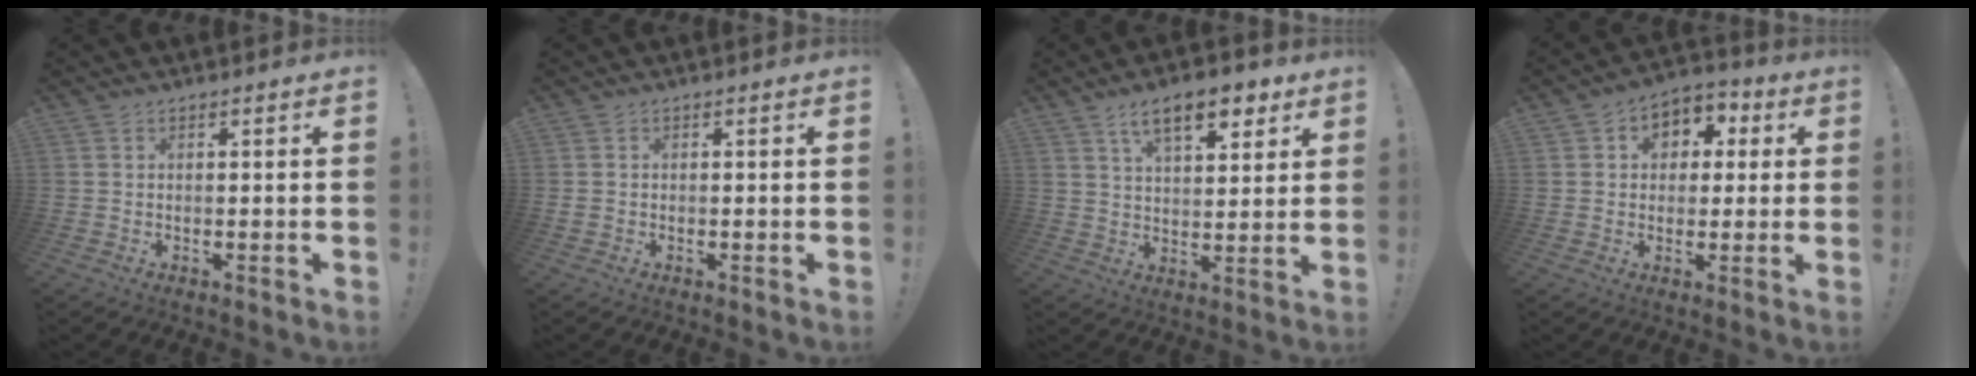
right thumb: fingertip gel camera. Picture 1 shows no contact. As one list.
[{"total": 0.9, "force": [-0.2, 0.8, 0.3], "torque": [-0.008, 0.004, -0.003]}, {"total": 12.3, "force": [7.0, 5.1, 8.6], "torque": [-0.128, -0.025, 0.121]}, {"total": 6.9, "force": [0.6, 6.2, 2.9], "torque": [-0.038, 0.006, 0.017]}]